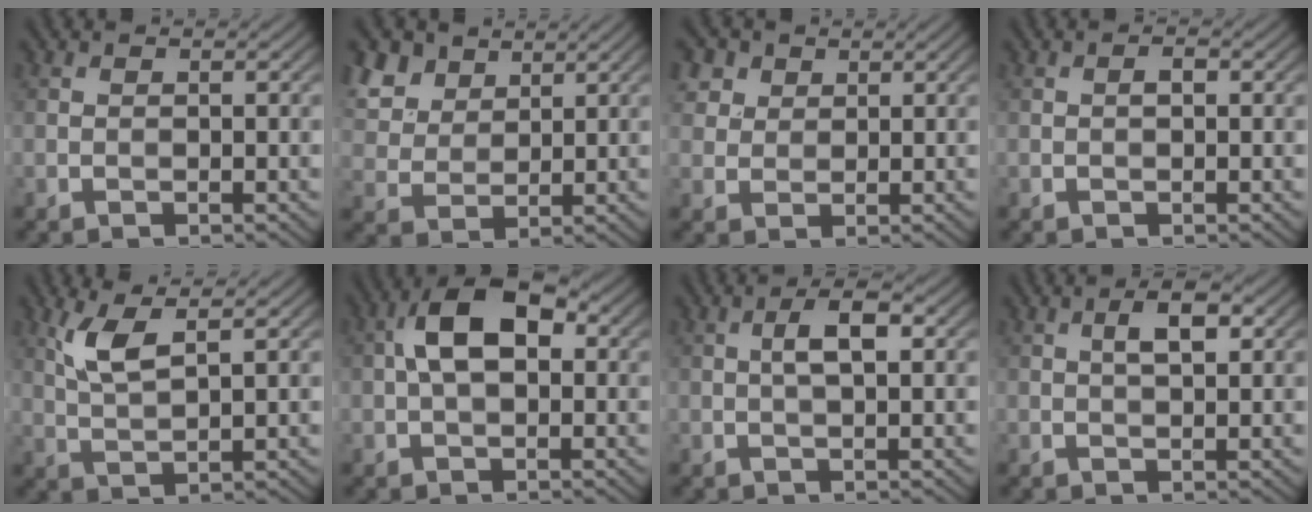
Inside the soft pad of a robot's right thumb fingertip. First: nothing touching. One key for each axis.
{"total": 7.5, "fx": 4.6, "fy": 4.7, "fz": 3.6, "tx": -0.120, "ty": 0.011, "tz": 0.092}
{"total": 5.0, "fx": 2.9, "fy": 3.5, "fz": 2.0, "tx": -0.067, "ty": 0.001, "tz": 0.064}
{"total": 0.9, "fx": 0.0, "fy": 0.4, "fz": 0.8, "tx": -0.011, "ty": 0.003, "tz": 0.000}
{"total": 4.9, "fx": 2.5, "fy": 1.2, "fz": 4.0, "tx": -0.102, "ty": 0.001, "tz": 0.054}
{"total": 7.8, "fx": 1.0, "fy": 4.3, "fz": 6.4, "tx": -0.119, "ty": 0.018, "tz": 0.009}
{"total": 3.6, "fx": 0.7, "fy": 1.1, "fz": 3.3, "tx": -0.062, "ty": 0.009, "tz": 0.009}
{"total": 3.3, "fx": 1.0, "fy": 1.2, "fz": 3.0, "tx": -0.051, "ty": 0.006, "tz": 0.015}